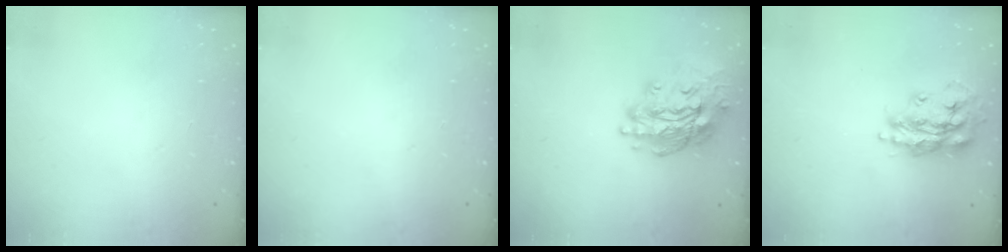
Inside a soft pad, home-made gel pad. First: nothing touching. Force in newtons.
{"total": 0.0}
{"total": 18.0, "press": 17.9, "slide": 1.8}
{"total": 17.0, "press": 16.9, "slide": 1.4}